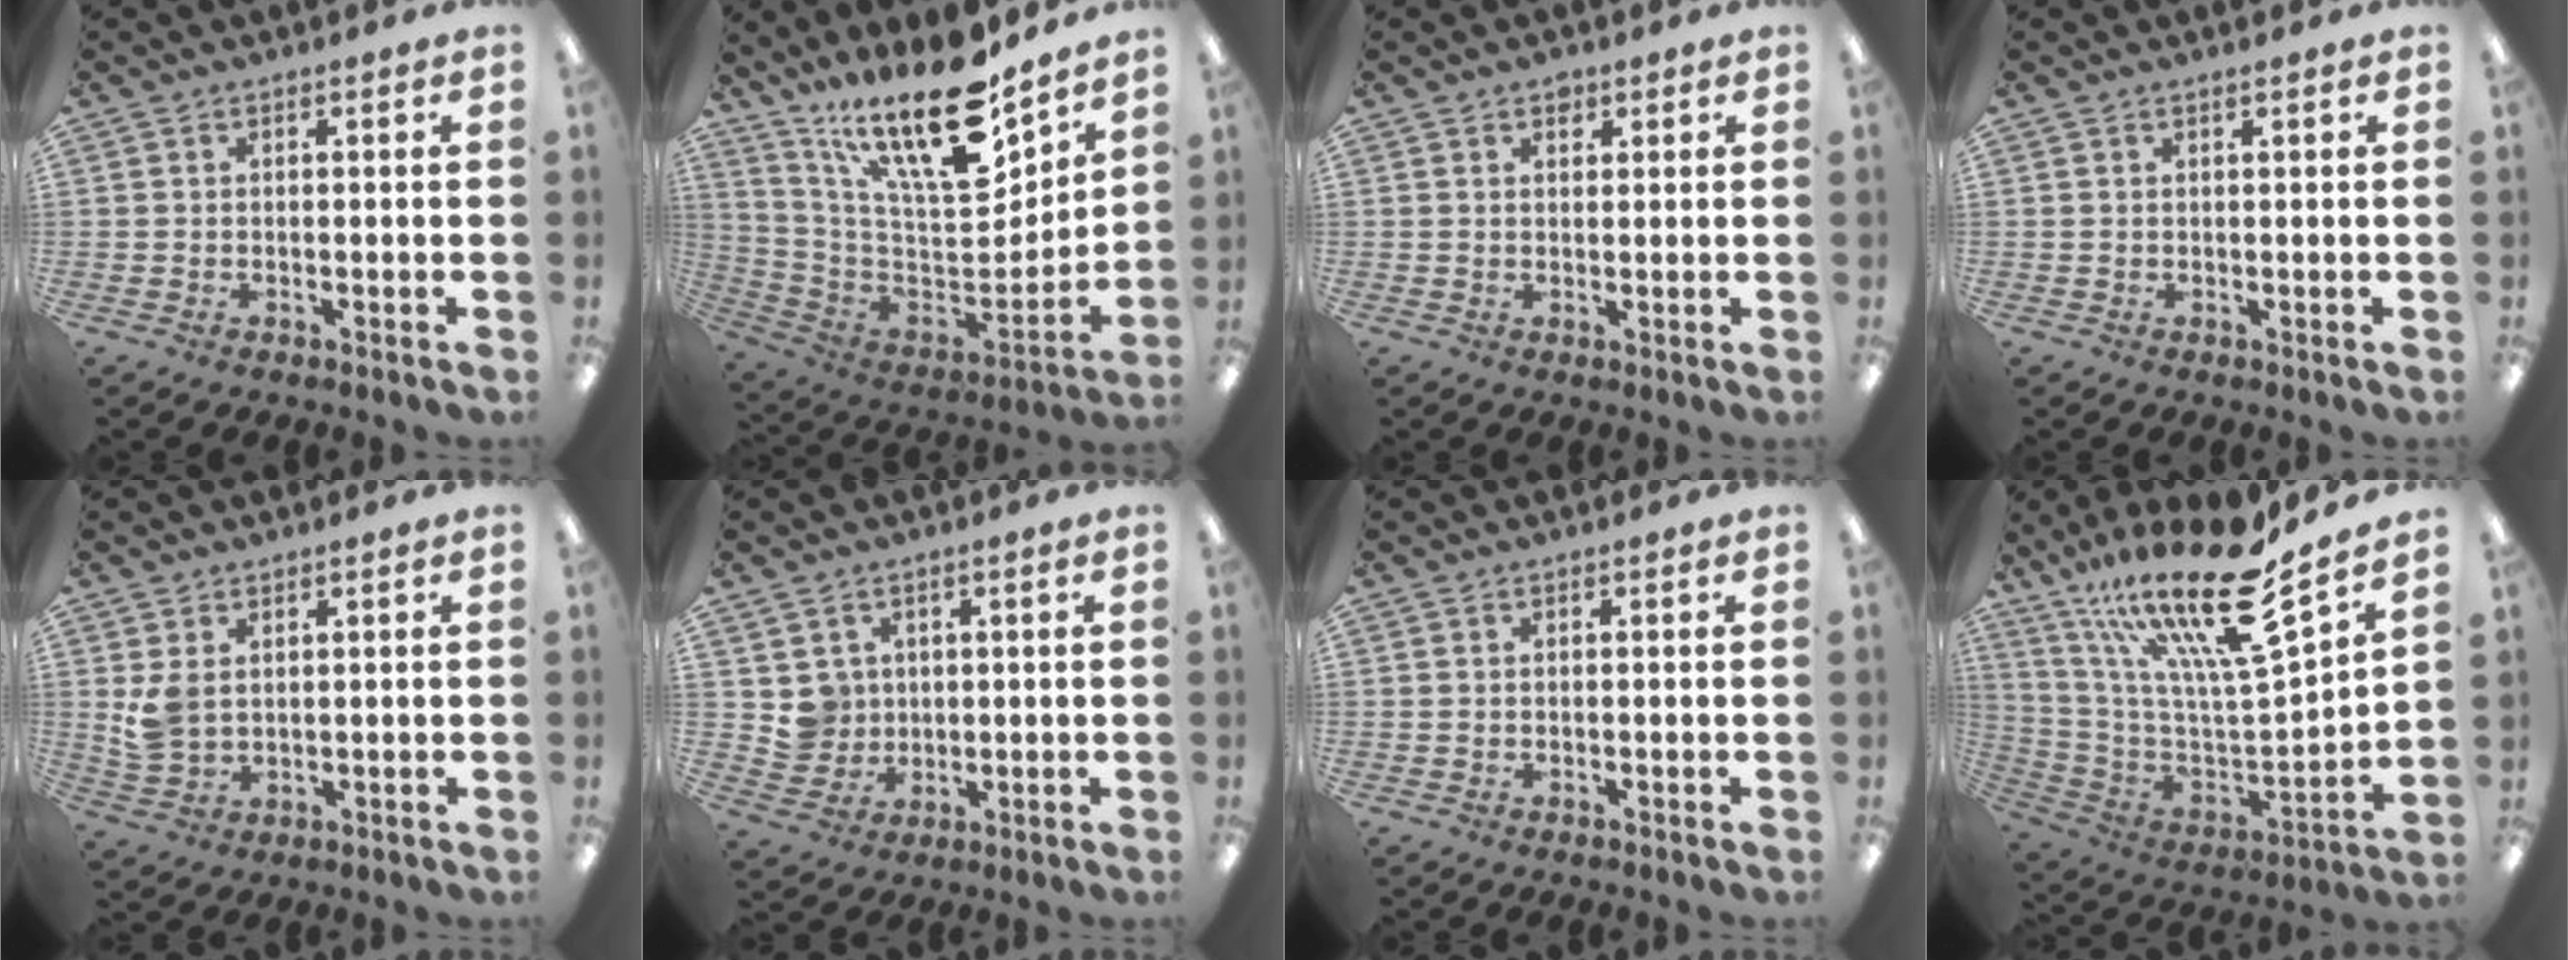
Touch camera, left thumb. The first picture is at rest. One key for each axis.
{"total": 23.4, "fx": 16.8, "fy": 7.5, "fz": 14.4, "tx": -0.246, "ty": -0.127, "tz": 0.287}
{"total": 1.8, "fx": 1.3, "fy": 1.0, "fz": 0.7, "tx": -0.001, "ty": -0.007, "tz": 0.020}
{"total": 0.7, "fx": 0.4, "fy": 0.0, "fz": 0.5, "tx": -0.010, "ty": 0.000, "tz": 0.008}
{"total": 5.1, "fx": 1.8, "fy": 3.4, "fz": 3.4, "tx": -0.081, "ty": -0.003, "tz": 0.034}
{"total": 5.1, "fx": 2.1, "fy": 4.7, "fz": -0.1, "tx": -0.005, "ty": -0.003, "tz": 0.040}
{"total": 0.0}
{"total": 22.9, "fx": 16.0, "fy": 4.6, "fz": 15.7, "tx": -0.263, "ty": -0.112, "tz": 0.265}